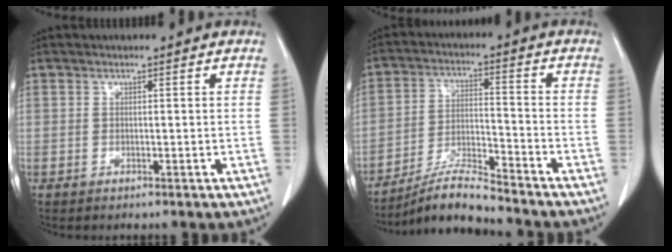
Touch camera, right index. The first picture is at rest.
{"total": 8.1, "force": [-7.6, -0.3, 2.7], "torque": [-0.056, -0.006, -0.137]}